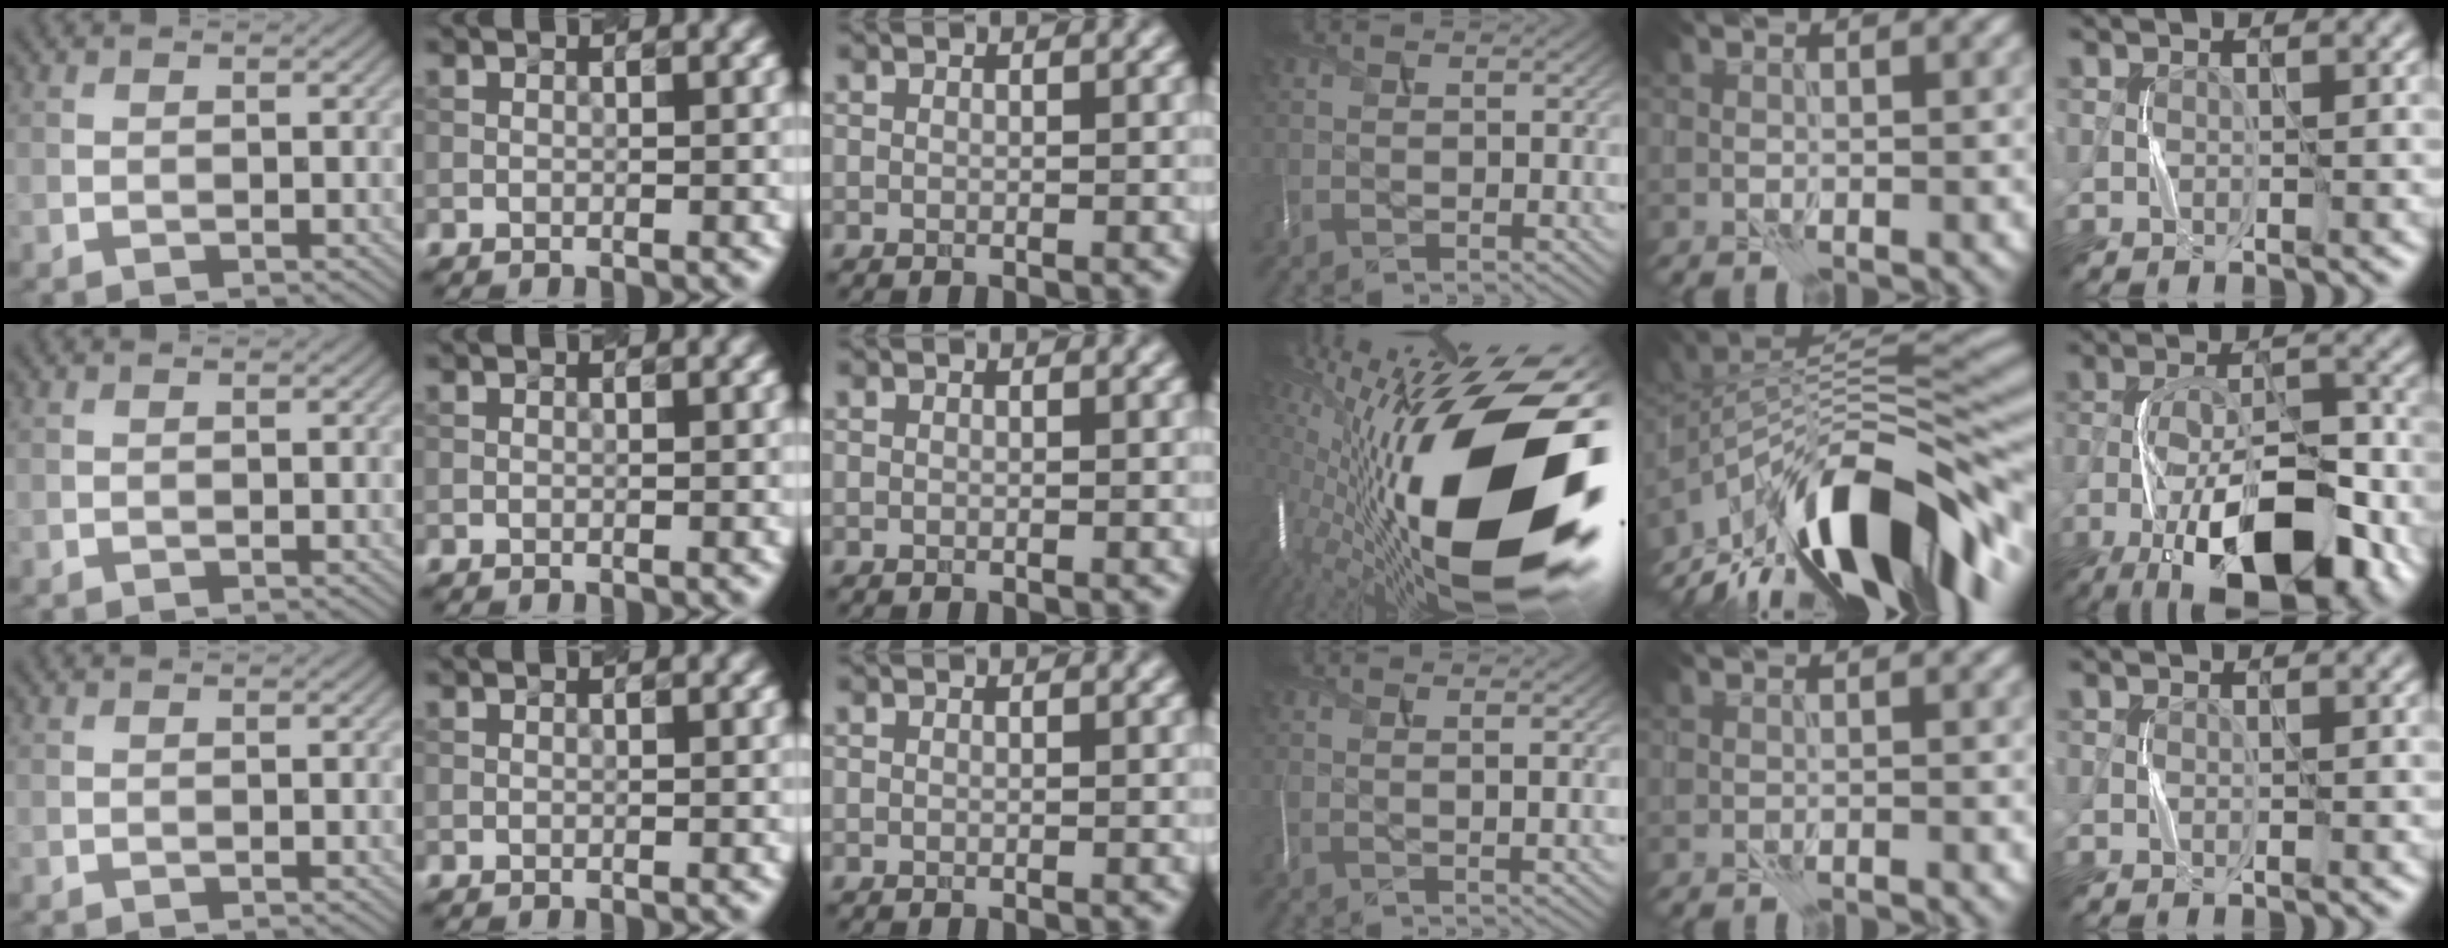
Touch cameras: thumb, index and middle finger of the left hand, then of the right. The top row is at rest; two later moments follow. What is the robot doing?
{"motion": "press", "object": "grip strengthener"}